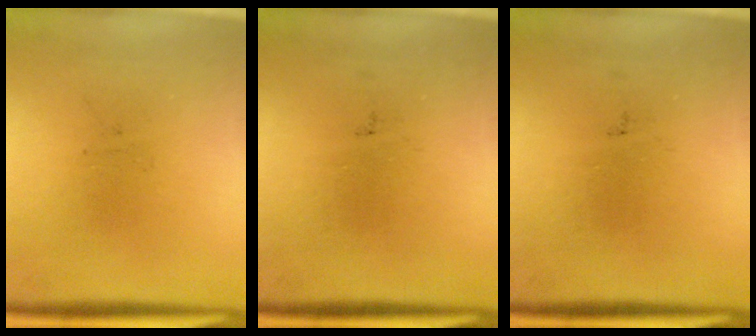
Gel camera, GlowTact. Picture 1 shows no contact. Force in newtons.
{"total": 0.0}
{"total": 0.0}